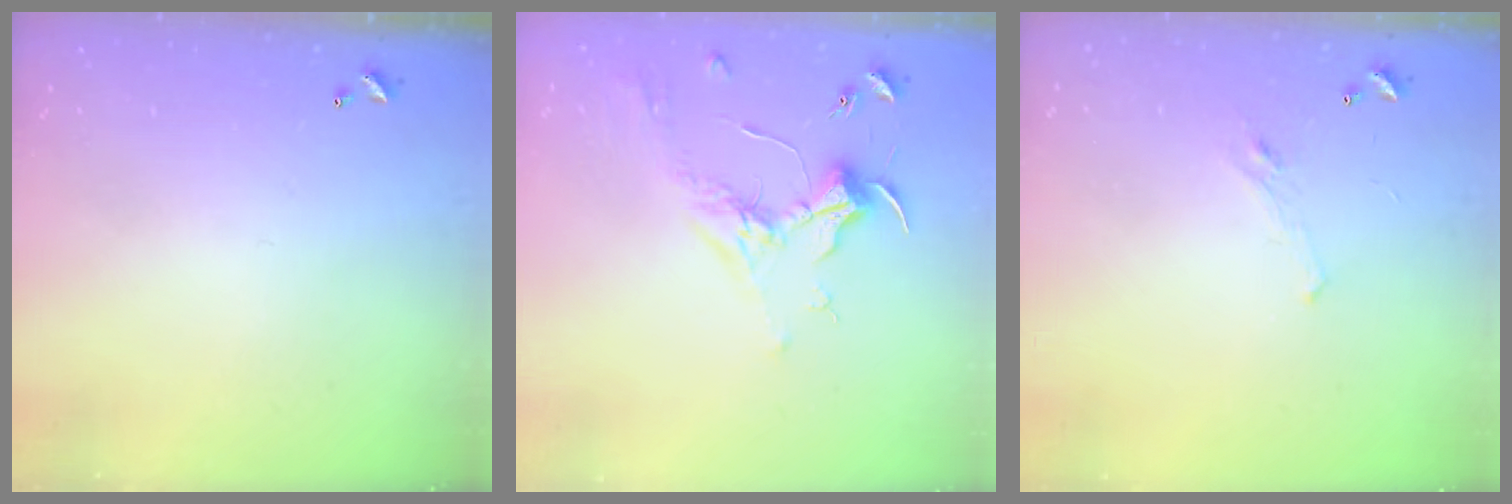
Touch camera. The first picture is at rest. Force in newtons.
{"total": 2.0, "press": 1.8, "slide": 0.7}
{"total": 1.2, "press": 0.8, "slide": 0.9}